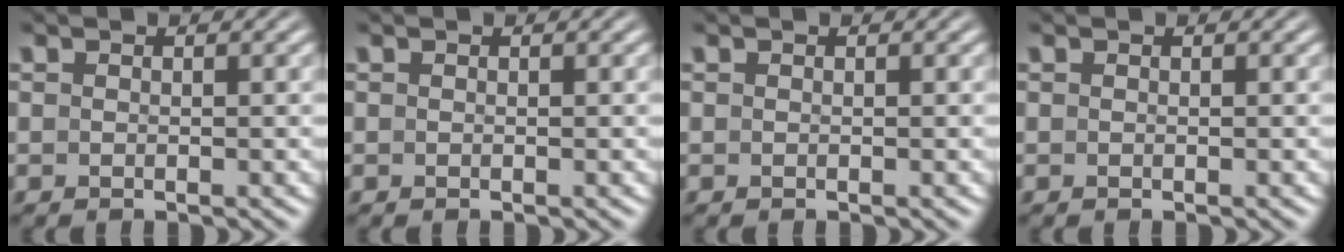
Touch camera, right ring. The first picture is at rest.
{"total": 0.0}
{"total": 0.0}
{"total": 0.0}